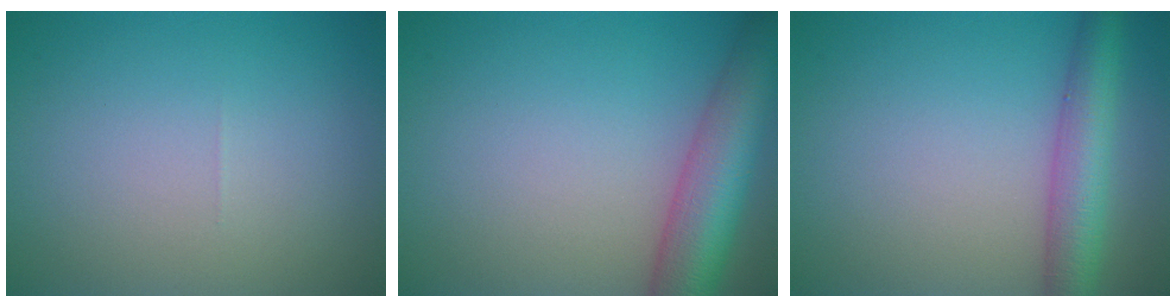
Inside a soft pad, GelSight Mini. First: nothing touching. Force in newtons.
{"total": 7.6, "press": 7.6, "slide": 0.4}
{"total": 4.8, "press": 4.8, "slide": 0.2}